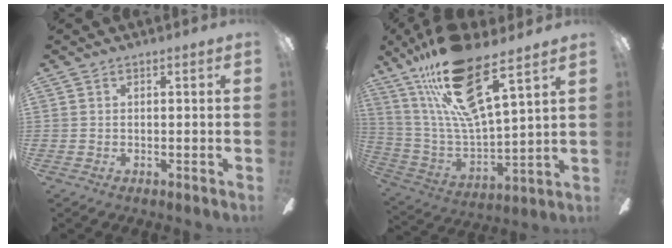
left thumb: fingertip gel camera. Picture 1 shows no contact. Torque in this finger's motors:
{"motor_torque": [0.45, 0.47, 1.64, -1.13, 0.32]}